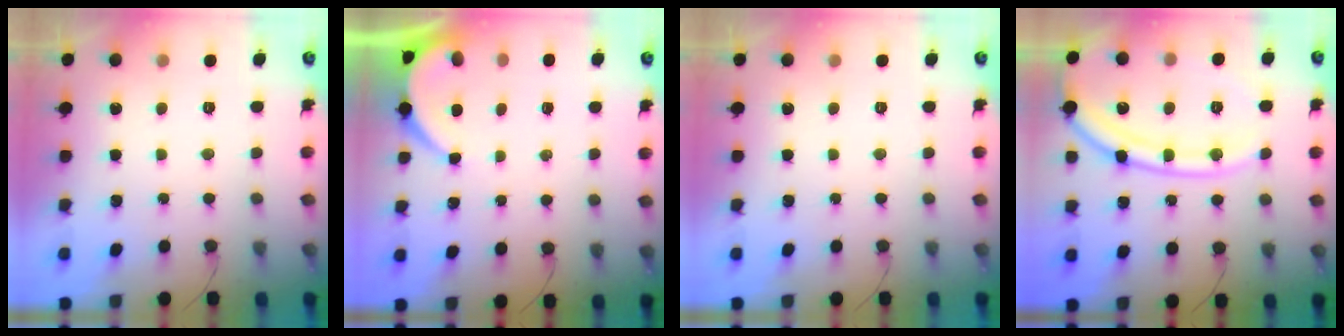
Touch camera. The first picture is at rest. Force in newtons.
{"total": 3.9, "press": 3.9, "slide": 0.3}
{"total": 0.0}
{"total": 16.4, "press": 16.4, "slide": 1.6}